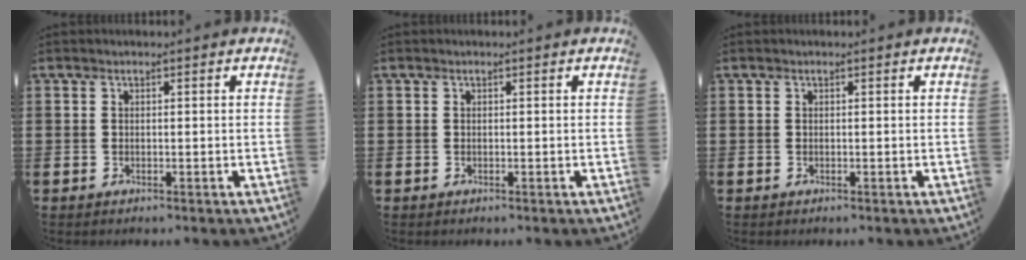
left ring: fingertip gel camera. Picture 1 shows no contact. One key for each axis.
{"total": 0.0}
{"total": 0.0}